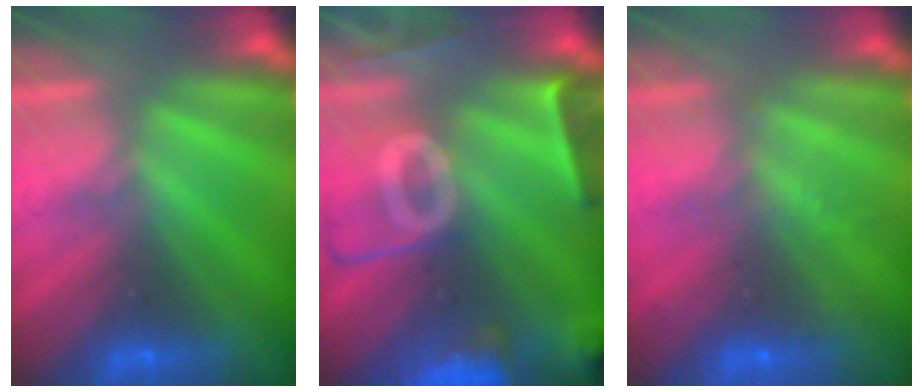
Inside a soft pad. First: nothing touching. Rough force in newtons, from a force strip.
{"total": 9.6}
{"total": 2.0}